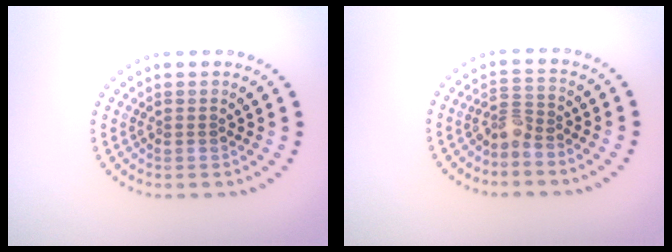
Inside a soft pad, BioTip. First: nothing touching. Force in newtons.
{"total": 2.1, "press": 1.5, "slide": 1.5}